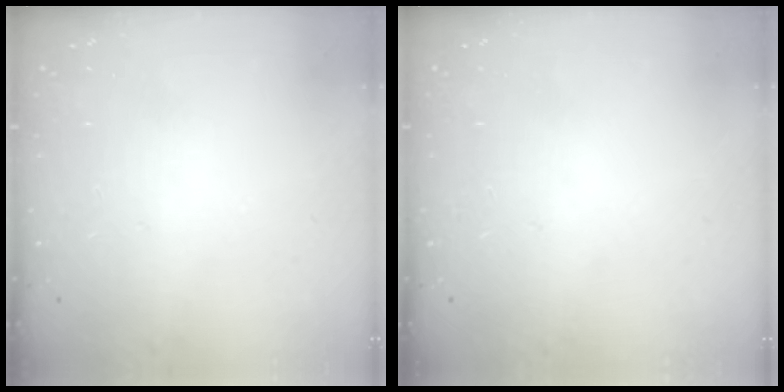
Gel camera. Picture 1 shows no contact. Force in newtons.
{"total": 0.0}